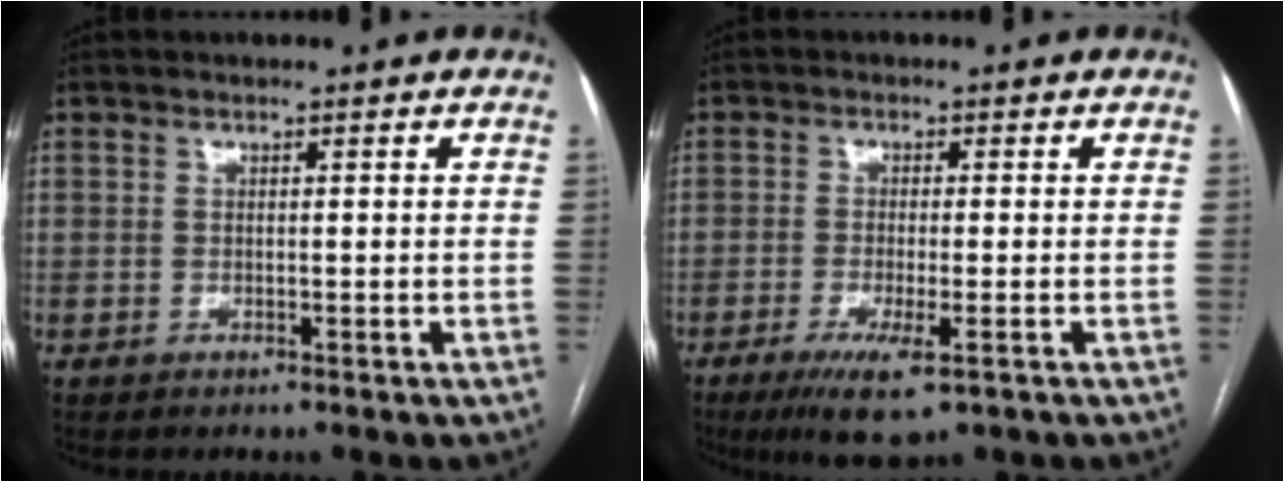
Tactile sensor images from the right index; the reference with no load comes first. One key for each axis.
{"total": 6.6, "fx": -3.5, "fy": 1.1, "fz": 5.5, "tx": -0.100, "ty": -0.018, "tz": -0.055}